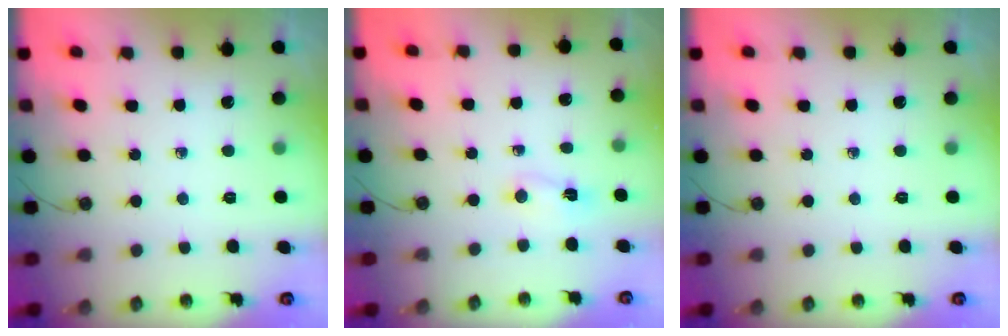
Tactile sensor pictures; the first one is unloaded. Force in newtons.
{"total": 2.0, "press": 1.6, "slide": 1.2}
{"total": 0.0}